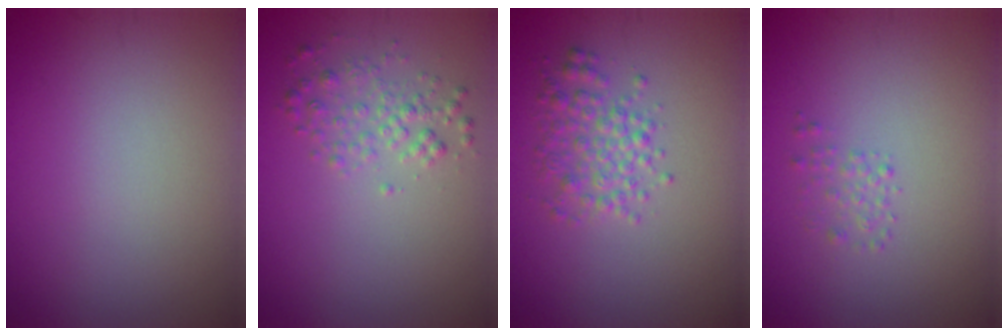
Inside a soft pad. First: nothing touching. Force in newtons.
{"total": 2.0, "press": 2.0, "slide": 0.1}
{"total": 2.9, "press": 2.9, "slide": 0.0}
{"total": 1.0, "press": 1.0, "slide": 0.0}